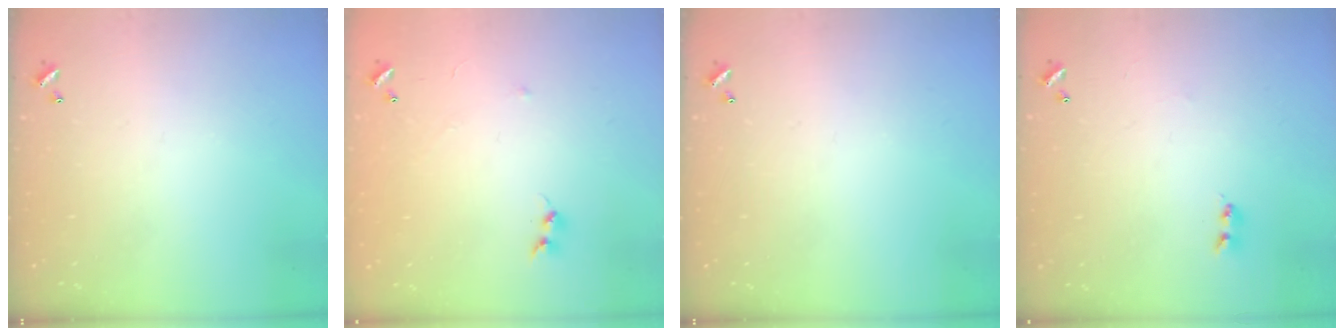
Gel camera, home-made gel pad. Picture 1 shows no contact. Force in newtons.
{"total": 7.7, "press": 7.7, "slide": 0.5}
{"total": 0.0}
{"total": 2.2, "press": 2.1, "slide": 0.6}